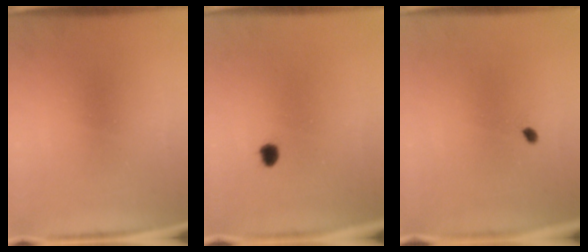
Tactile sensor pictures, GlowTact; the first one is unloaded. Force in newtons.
{"total": 1.7}
{"total": 0.8}